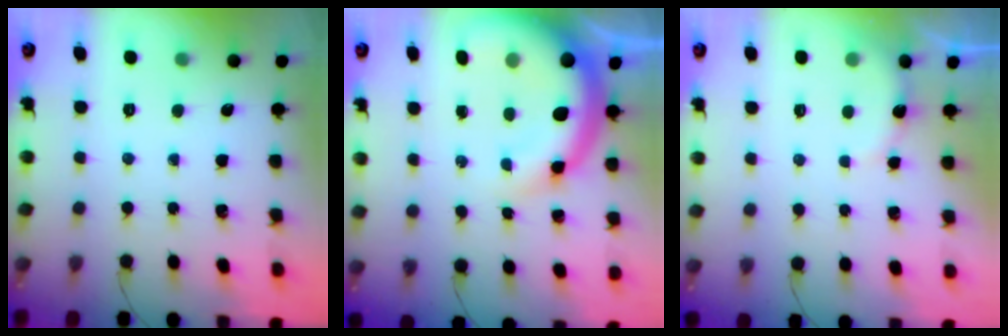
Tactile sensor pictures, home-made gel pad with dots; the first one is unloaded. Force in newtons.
{"total": 14.5, "press": 14.1, "slide": 3.6}
{"total": 5.2, "press": 5.1, "slide": 0.8}